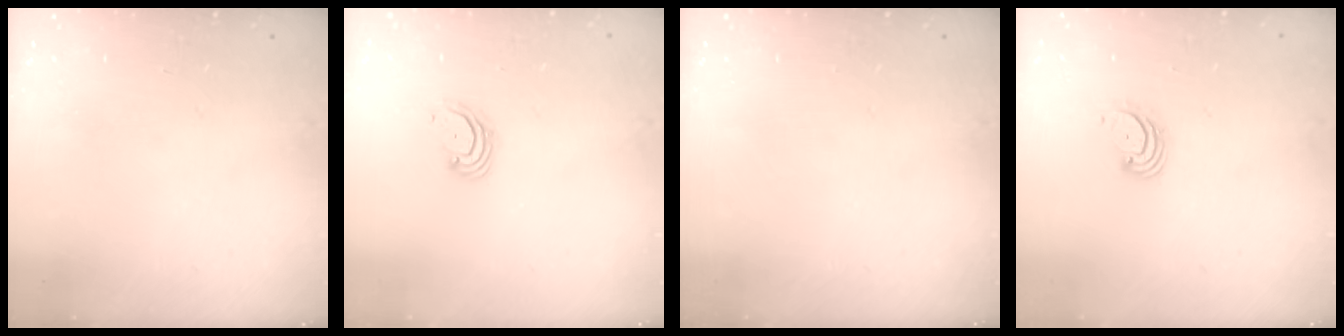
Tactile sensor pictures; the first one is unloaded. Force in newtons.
{"total": 2.7, "press": 2.7, "slide": 0.3}
{"total": 0.0}
{"total": 3.1, "press": 3.1, "slide": 0.3}